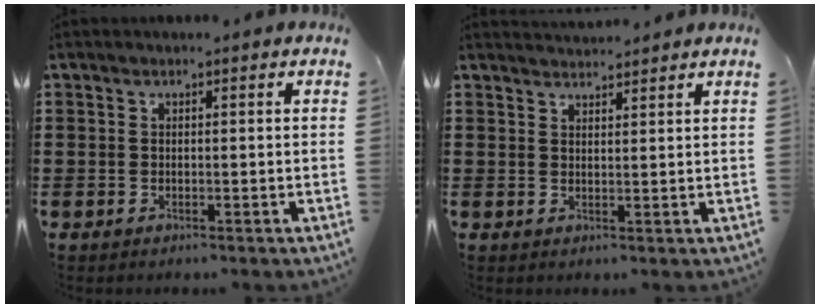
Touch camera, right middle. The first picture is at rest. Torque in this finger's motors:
{"motor_torque": [-0.27, -0.09, -0.11, -0.03]}